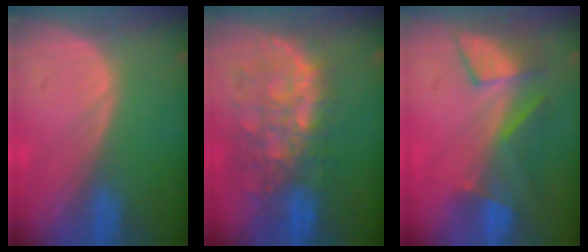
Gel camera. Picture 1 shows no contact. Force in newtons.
{"total": 10.0, "press": 9.1, "slide": 4.0}
{"total": 8.1, "press": 7.0, "slide": 3.9}